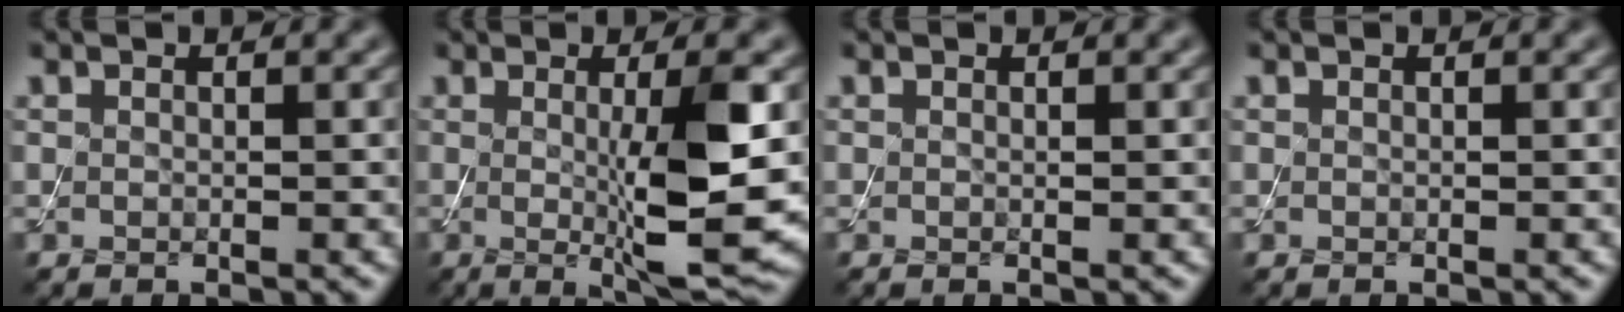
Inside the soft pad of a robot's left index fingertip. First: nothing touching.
{"total": 7.4, "force": [-0.2, 1.3, 7.3], "torque": [-0.114, -0.013, 0.004]}
{"total": 0.0}
{"total": 0.0}